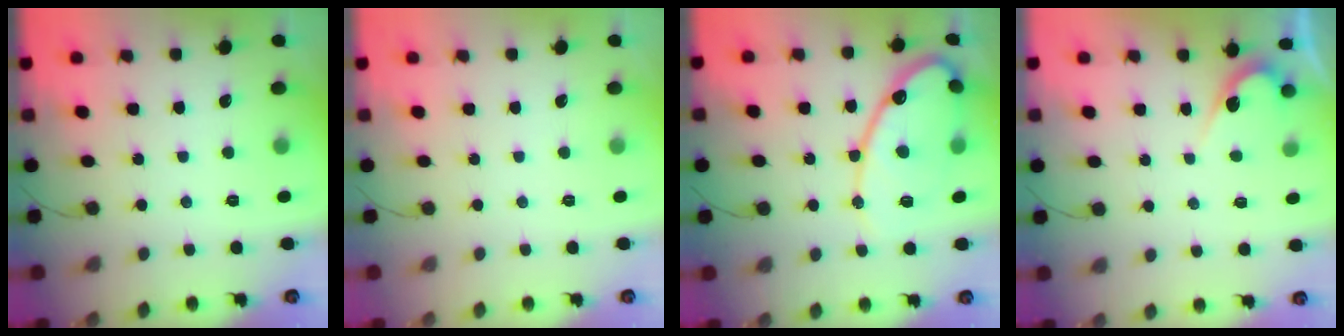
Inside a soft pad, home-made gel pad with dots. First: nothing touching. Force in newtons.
{"total": 0.0}
{"total": 15.1, "press": 15.0, "slide": 1.6}
{"total": 3.8, "press": 3.8, "slide": 0.2}